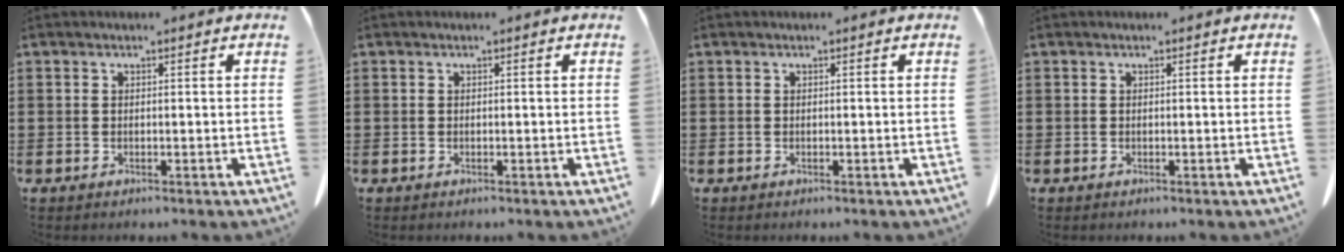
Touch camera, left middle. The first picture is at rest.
{"total": 0.0}
{"total": 0.0}
{"total": 0.0}